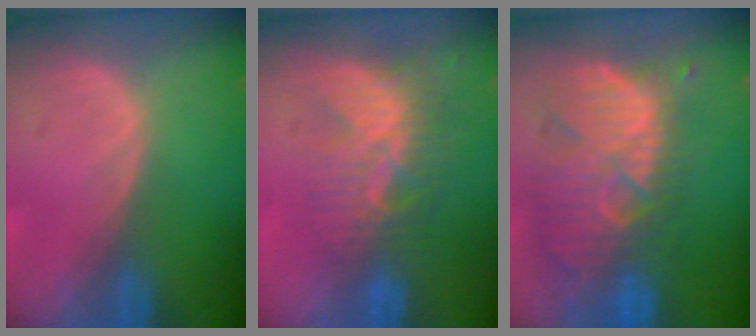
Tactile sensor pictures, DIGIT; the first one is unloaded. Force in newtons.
{"total": 8.9, "press": 7.6, "slide": 4.5}
{"total": 11.8, "press": 10.9, "slide": 4.4}